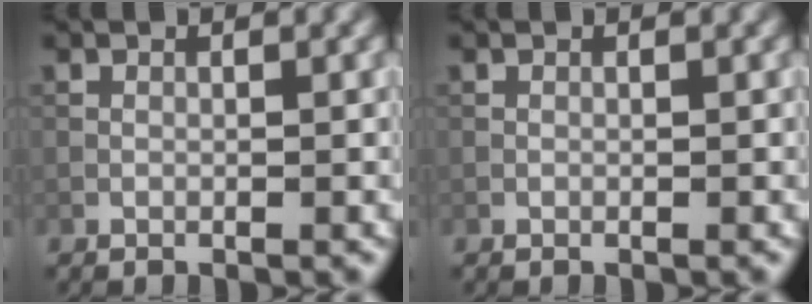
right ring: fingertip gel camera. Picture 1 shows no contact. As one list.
[{"total": 0.0}]